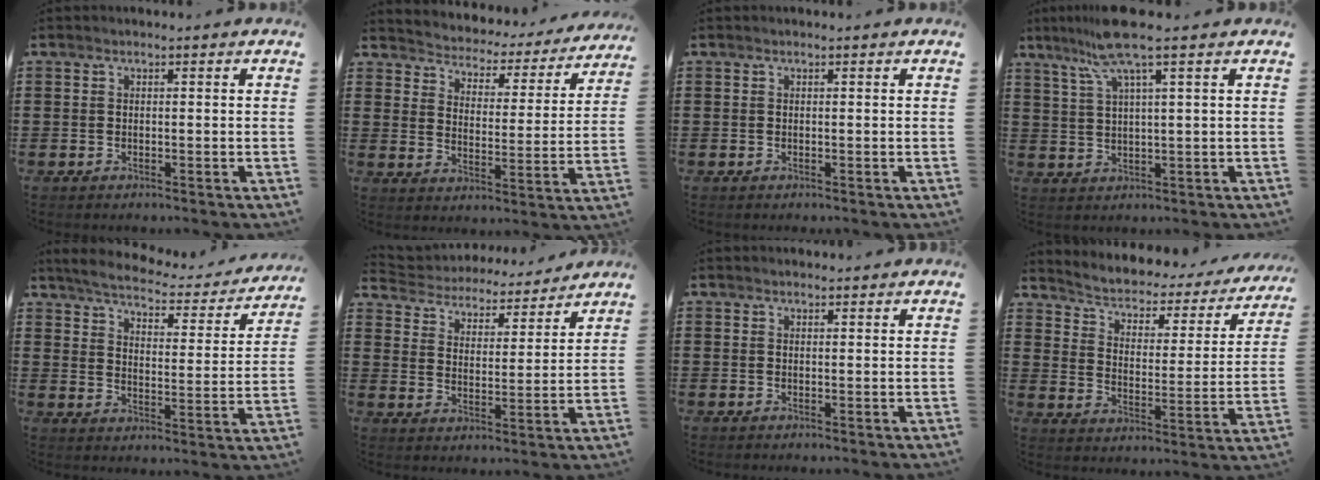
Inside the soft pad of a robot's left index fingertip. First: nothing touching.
{"total": 2.7, "force": [2.6, 0.5, -0.3], "torque": [-0.017, -0.032, 0.034]}
{"total": 0.0}
{"total": 7.7, "force": [4.7, 0.1, 6.1], "torque": [-0.140, -0.003, 0.082]}
{"total": 3.7, "force": [3.3, 0.3, 1.4], "torque": [-0.050, -0.026, 0.049]}
{"total": 4.1, "force": [4.1, 0.5, 0.1], "torque": [-0.029, -0.034, 0.065]}
{"total": 0.9, "force": [0.9, 0.1, 0.1], "torque": [-0.003, 0.000, 0.018]}
{"total": 2.1, "force": [1.4, 1.3, 0.9], "torque": [-0.032, -0.019, 0.010]}